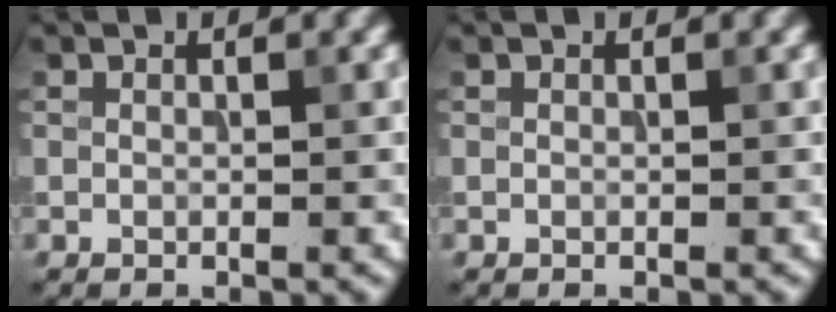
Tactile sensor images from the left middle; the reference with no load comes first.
{"total": 0.0}